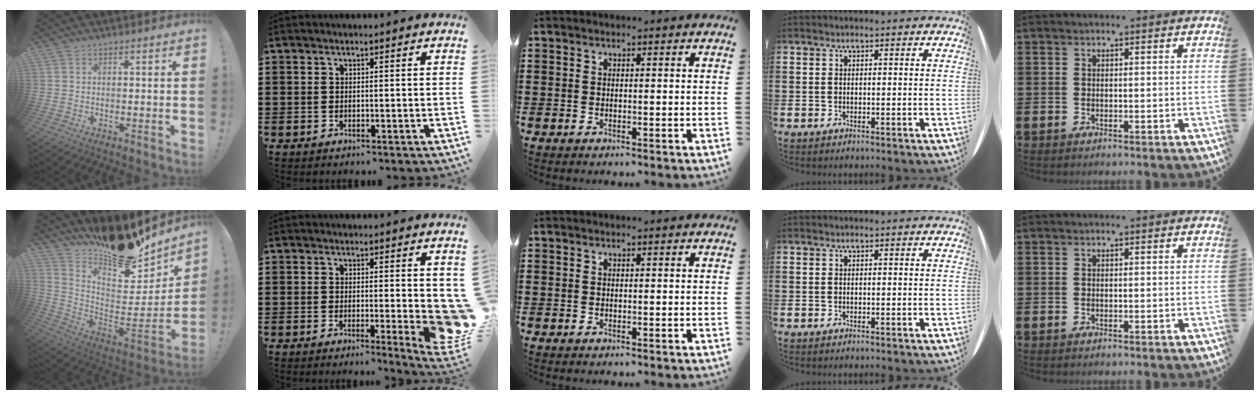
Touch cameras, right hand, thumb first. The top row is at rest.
{"thumb": {"total": 16.6, "force": [13.9, 5.5, 7.3], "torque": [-0.092, -0.130, 0.229]}, "index": {"total": 5.2, "force": [-0.2, 1.9, 4.9], "torque": [-0.055, -0.012, 0.001]}}